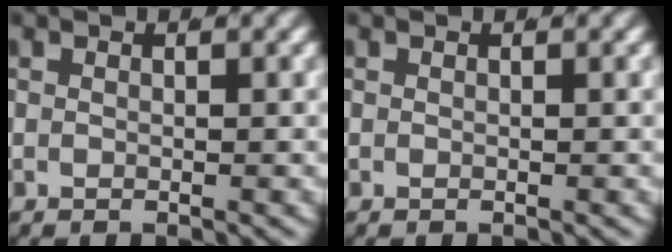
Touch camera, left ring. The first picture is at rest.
{"total": 0.0}